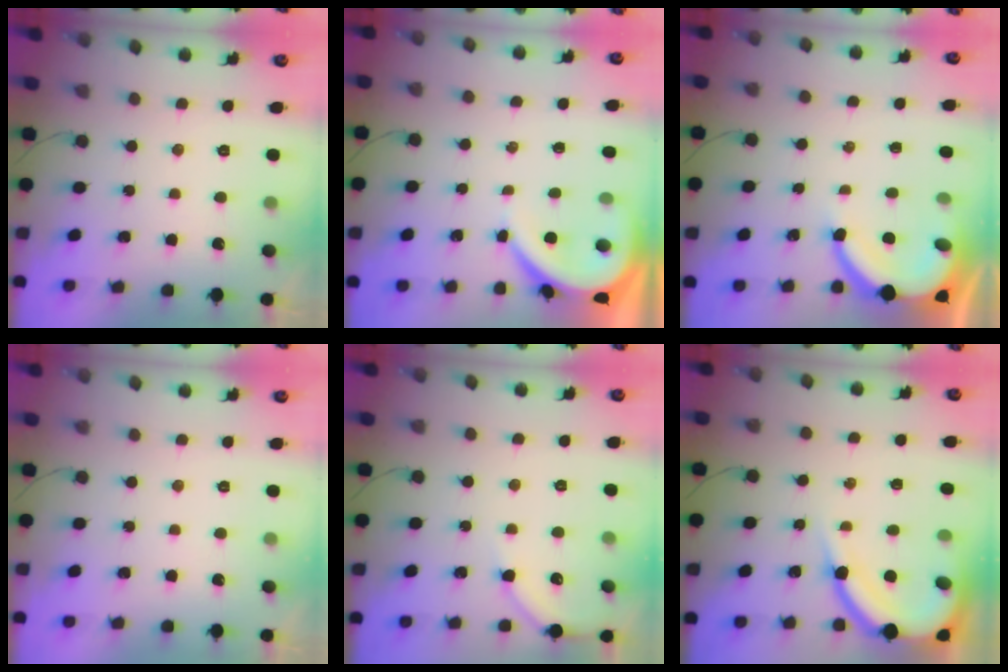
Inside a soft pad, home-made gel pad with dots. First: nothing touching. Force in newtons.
{"total": 5.4, "press": 5.4, "slide": 0.7}
{"total": 8.3, "press": 8.2, "slide": 0.9}
{"total": 0.0}
{"total": 5.2, "press": 5.1, "slide": 0.8}
{"total": 12.6, "press": 12.6, "slide": 1.0}